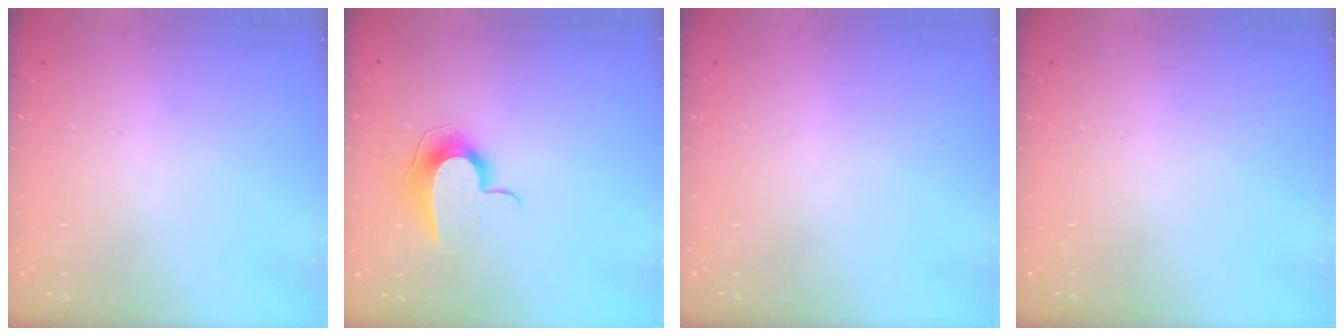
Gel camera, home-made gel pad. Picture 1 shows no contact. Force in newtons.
{"total": 9.5, "press": 9.5, "slide": 0.5}
{"total": 0.0}
{"total": 0.0}